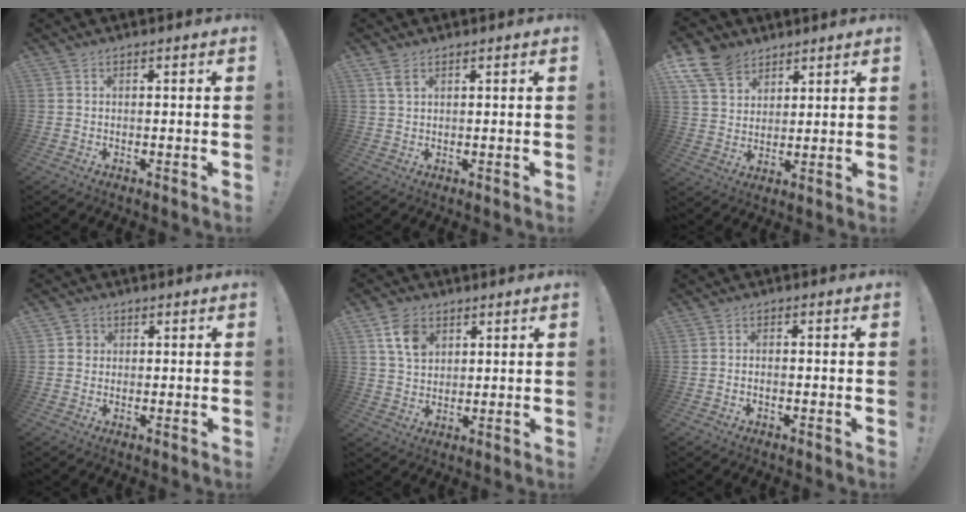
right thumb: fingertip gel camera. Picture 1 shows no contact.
{"total": 3.0, "force": [1.7, 1.4, 2.1], "torque": [-0.043, -0.001, 0.031]}
{"total": 11.3, "force": [7.6, 7.2, 4.2], "torque": [-0.086, -0.039, 0.153]}
{"total": 2.5, "force": [0.2, 2.4, 0.6], "torque": [-0.005, 0.004, 0.002]}
{"total": 9.1, "force": [4.4, 6.7, 4.3], "torque": [-0.076, -0.007, 0.088]}
{"total": 1.2, "force": [-0.7, 0.6, 0.8], "torque": [-0.012, 0.004, -0.012]}